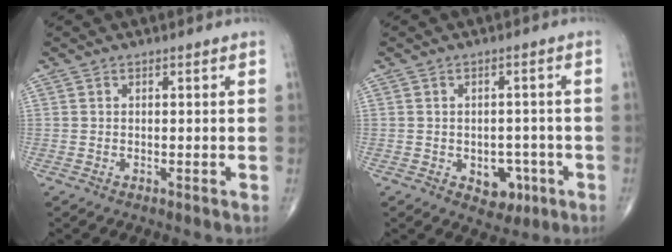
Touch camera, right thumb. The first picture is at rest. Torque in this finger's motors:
{"motor_torque": [1.60, 1.33, 0.25, -0.43, 0.00]}